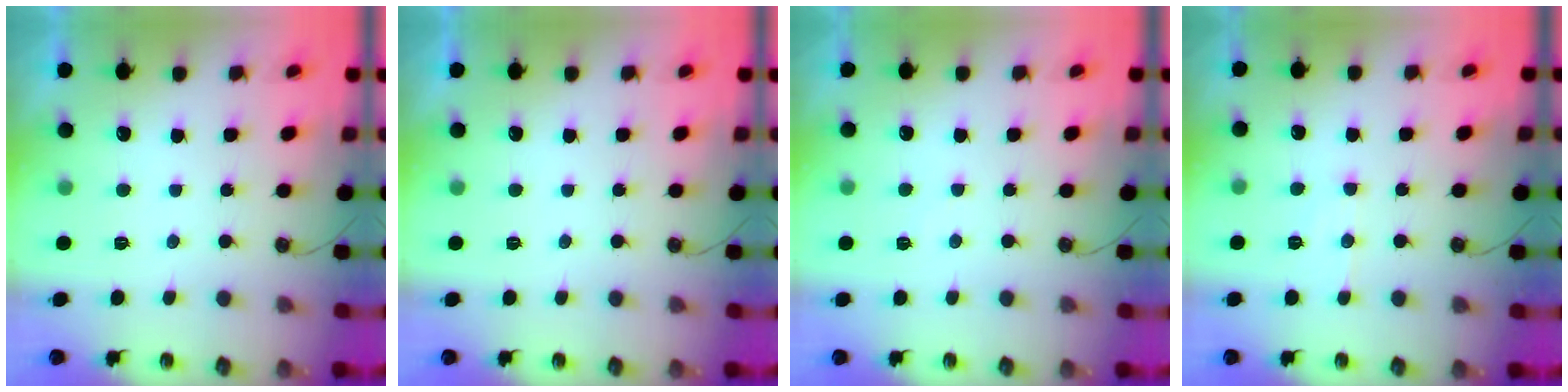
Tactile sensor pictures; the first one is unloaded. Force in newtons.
{"total": 0.0}
{"total": 2.2, "press": 2.2, "slide": 0.3}
{"total": 6.5, "press": 6.5, "slide": 0.6}